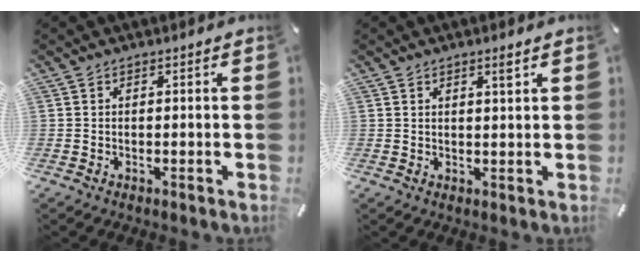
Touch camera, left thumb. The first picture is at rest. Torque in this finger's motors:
{"motor_torque": [-0.01, -0.42, 0.01, 0.06, -0.09]}